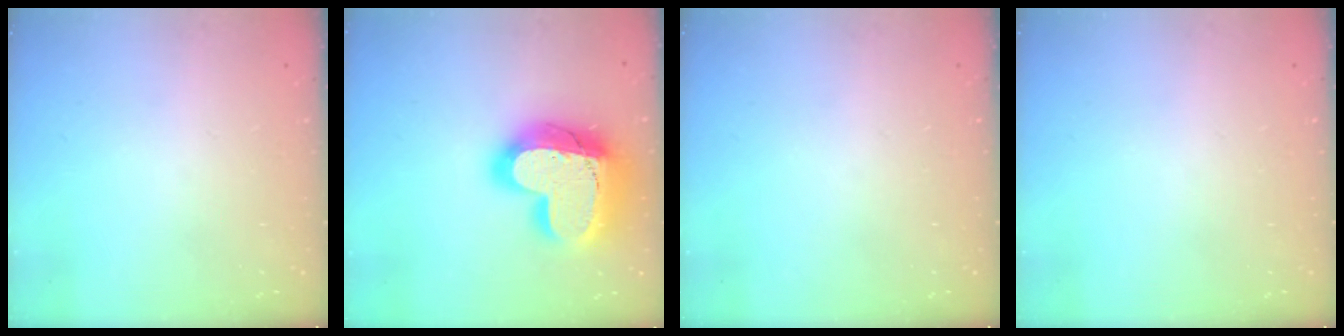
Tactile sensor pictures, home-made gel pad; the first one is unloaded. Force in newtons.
{"total": 25.8, "press": 25.7, "slide": 1.9}
{"total": 0.0}
{"total": 0.0}